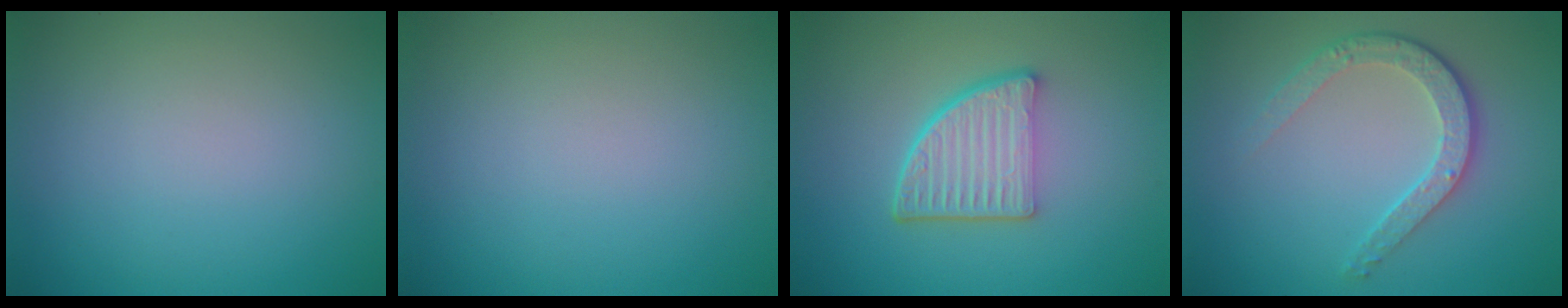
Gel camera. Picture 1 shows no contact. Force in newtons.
{"total": 0.0}
{"total": 5.2, "press": 3.7, "slide": 3.7}
{"total": 3.9, "press": 2.9, "slide": 2.5}